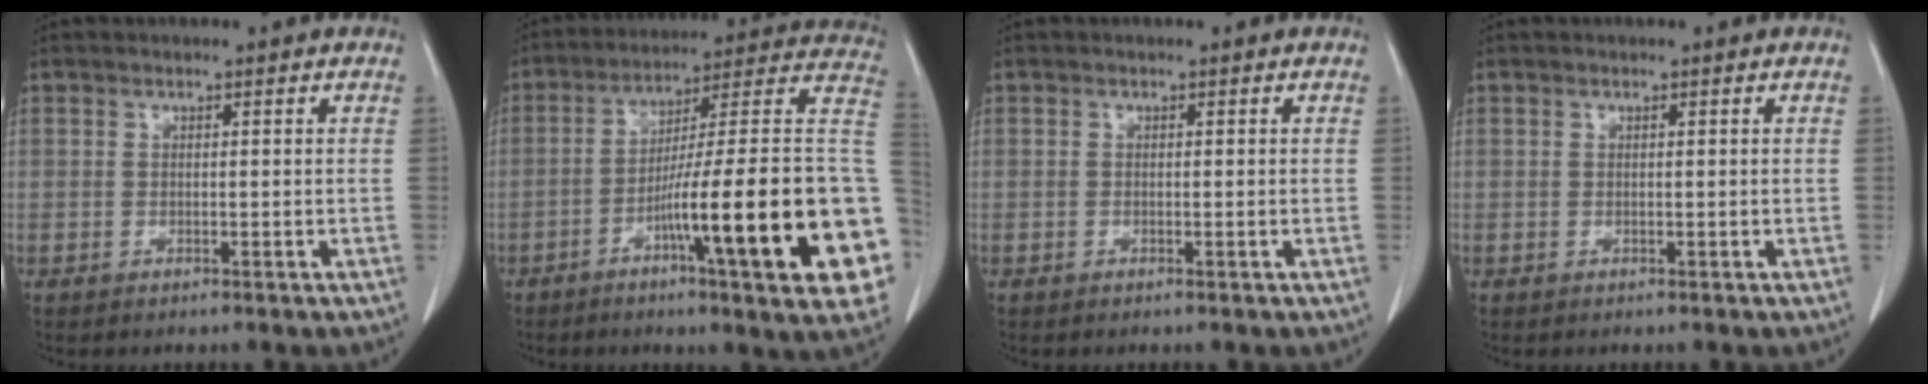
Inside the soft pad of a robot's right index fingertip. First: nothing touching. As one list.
[{"total": 26.8, "force": [-6.8, 1.2, 25.9], "torque": [-0.269, 0.003, -0.109]}, {"total": 0.0}, {"total": 0.0}]